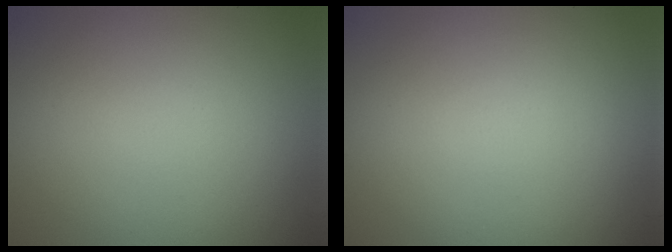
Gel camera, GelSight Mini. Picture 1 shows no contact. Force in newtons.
{"total": 0.0}